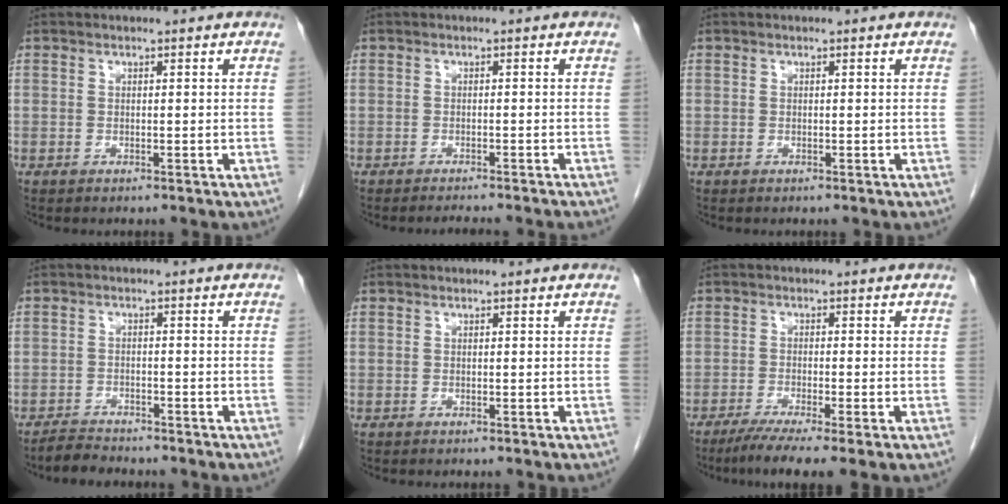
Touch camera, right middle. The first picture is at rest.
{"total": 4.0, "force": [-3.7, -0.5, 1.6], "torque": [-0.015, -0.003, -0.048]}
{"total": 0.0}
{"total": 2.6, "force": [-2.5, 0.3, 0.2], "torque": [-0.013, -0.010, -0.046]}
{"total": 0.0}
{"total": 6.6, "force": [-4.4, -0.1, 4.9], "torque": [-0.079, -0.020, -0.074]}